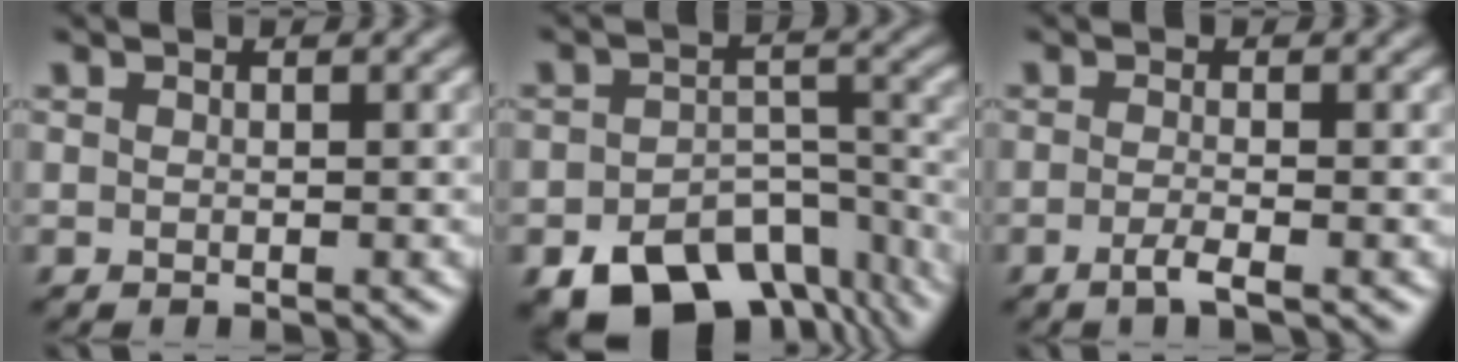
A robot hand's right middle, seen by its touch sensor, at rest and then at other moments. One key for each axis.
{"total": 11.4, "fx": -7.5, "fy": 6.4, "fz": 5.7, "tx": -0.095, "ty": -0.024, "tz": -0.105}
{"total": 1.9, "fx": -1.2, "fy": 0.4, "fz": 1.4, "tx": -0.026, "ty": -0.002, "tz": -0.027}